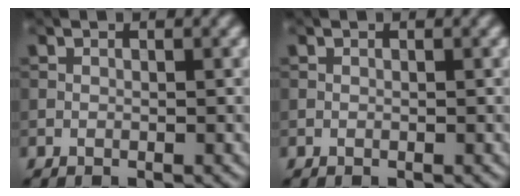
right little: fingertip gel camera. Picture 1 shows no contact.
{"total": 0.0}